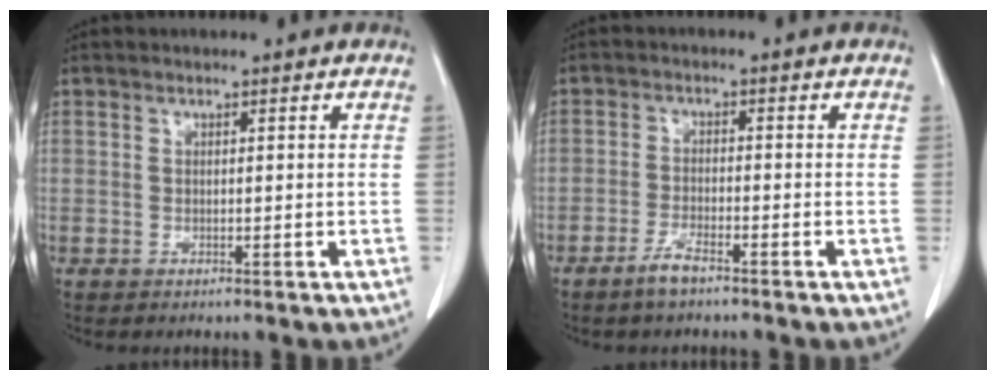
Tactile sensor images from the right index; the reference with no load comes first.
{"total": 3.7, "force": [-2.8, 0.5, 2.3], "torque": [-0.052, -0.004, -0.052]}